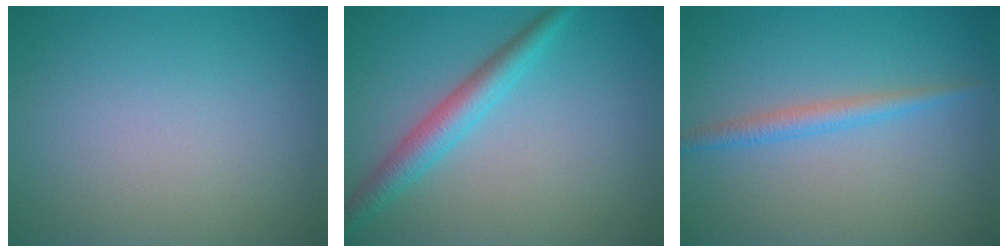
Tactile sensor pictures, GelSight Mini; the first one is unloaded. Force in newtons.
{"total": 3.5, "press": 3.5, "slide": 0.0}
{"total": 1.9, "press": 1.9, "slide": 0.1}